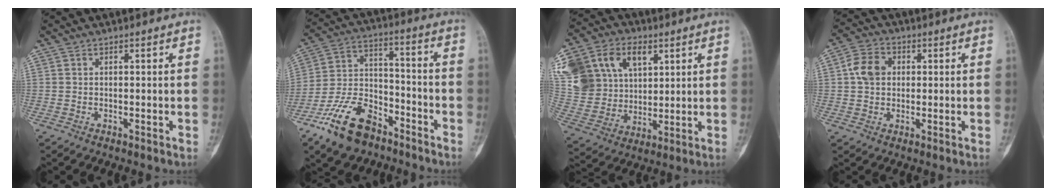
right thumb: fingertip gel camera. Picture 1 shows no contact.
{"total": 15.3, "force": [-10.1, 8.1, 8.1], "torque": [-0.141, 0.072, -0.192]}
{"total": 27.7, "force": [11.1, 20.2, 15.4], "torque": [-0.351, 0.048, 0.229]}
{"total": 6.7, "force": [1.0, 5.2, 4.0], "torque": [-0.060, 0.009, 0.012]}